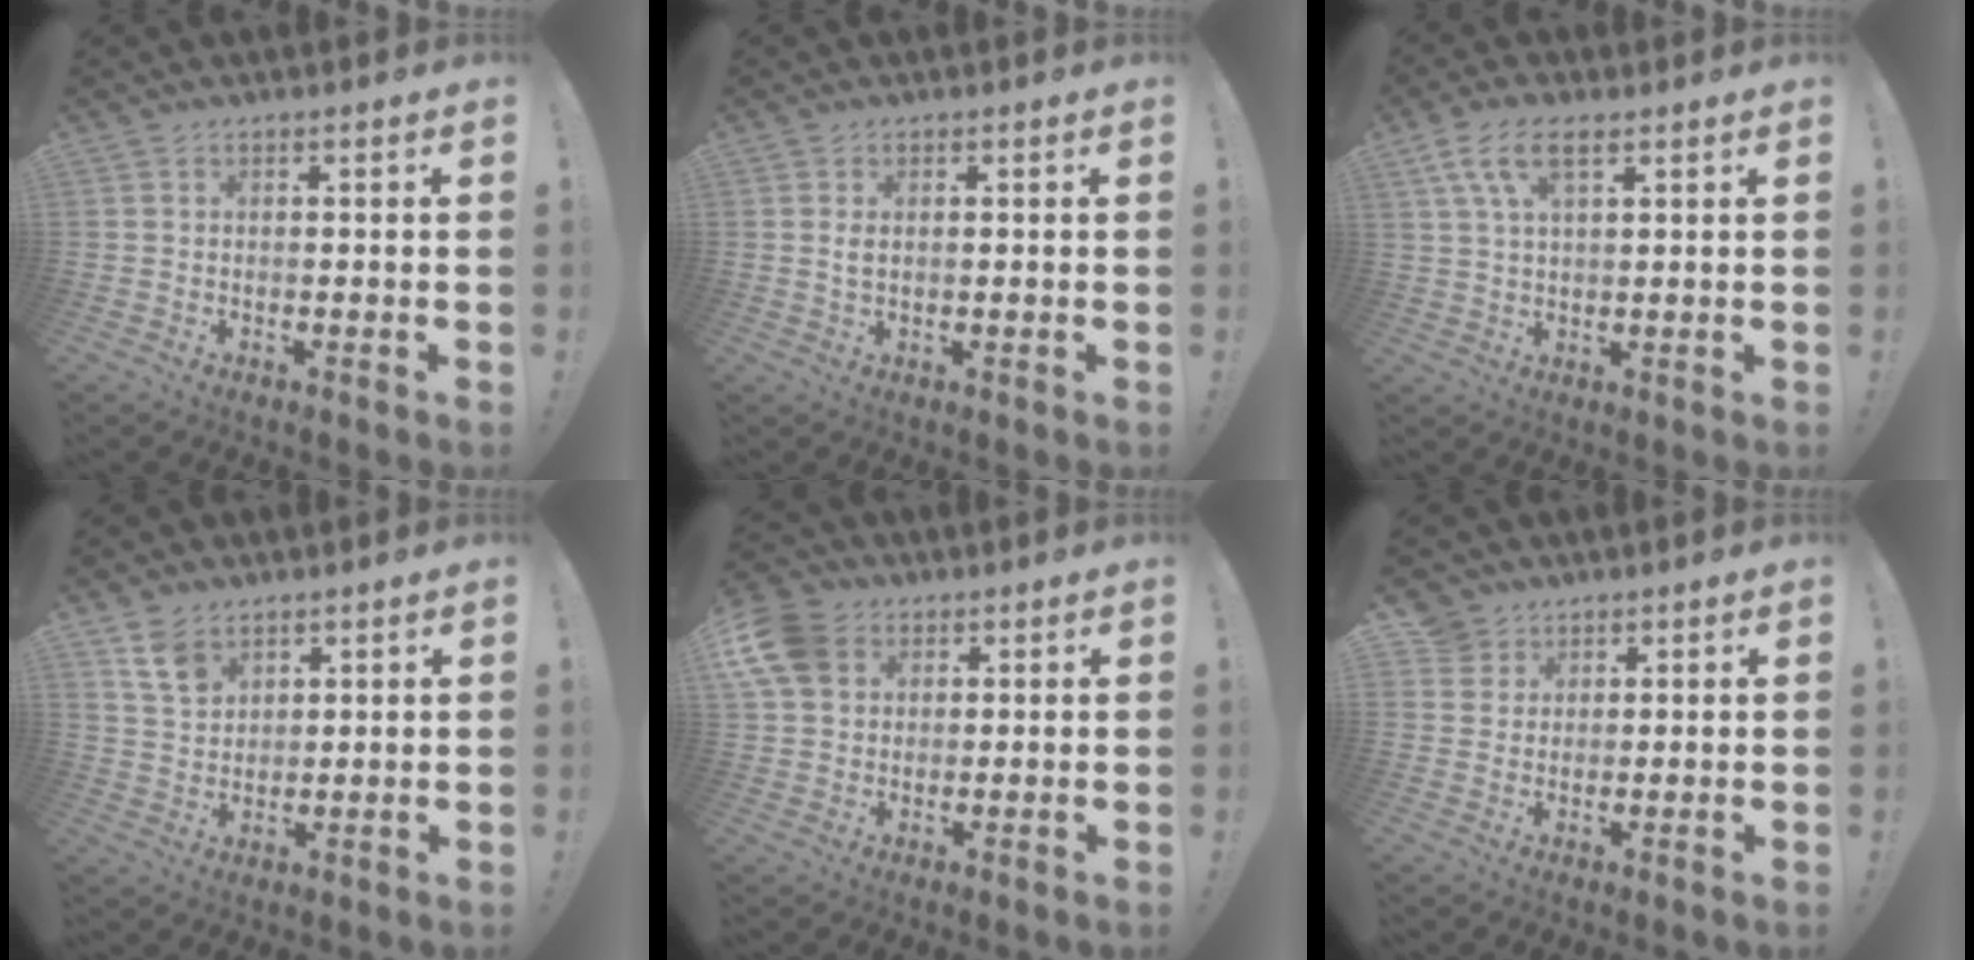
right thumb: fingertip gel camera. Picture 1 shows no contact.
{"total": 1.8, "force": [0.3, 0.8, 1.6], "torque": [-0.027, 0.000, 0.003]}
{"total": 8.1, "force": [4.1, 3.2, 6.3], "torque": [-0.120, 0.003, 0.079]}
{"total": 7.9, "force": [5.1, 5.1, 3.2], "torque": [-0.050, -0.027, 0.101]}
{"total": 10.7, "force": [3.9, 8.4, 5.4], "torque": [-0.113, -0.012, 0.078]}
{"total": 4.5, "force": [2.8, 3.5, 0.3], "torque": [0.000, -0.018, 0.053]}